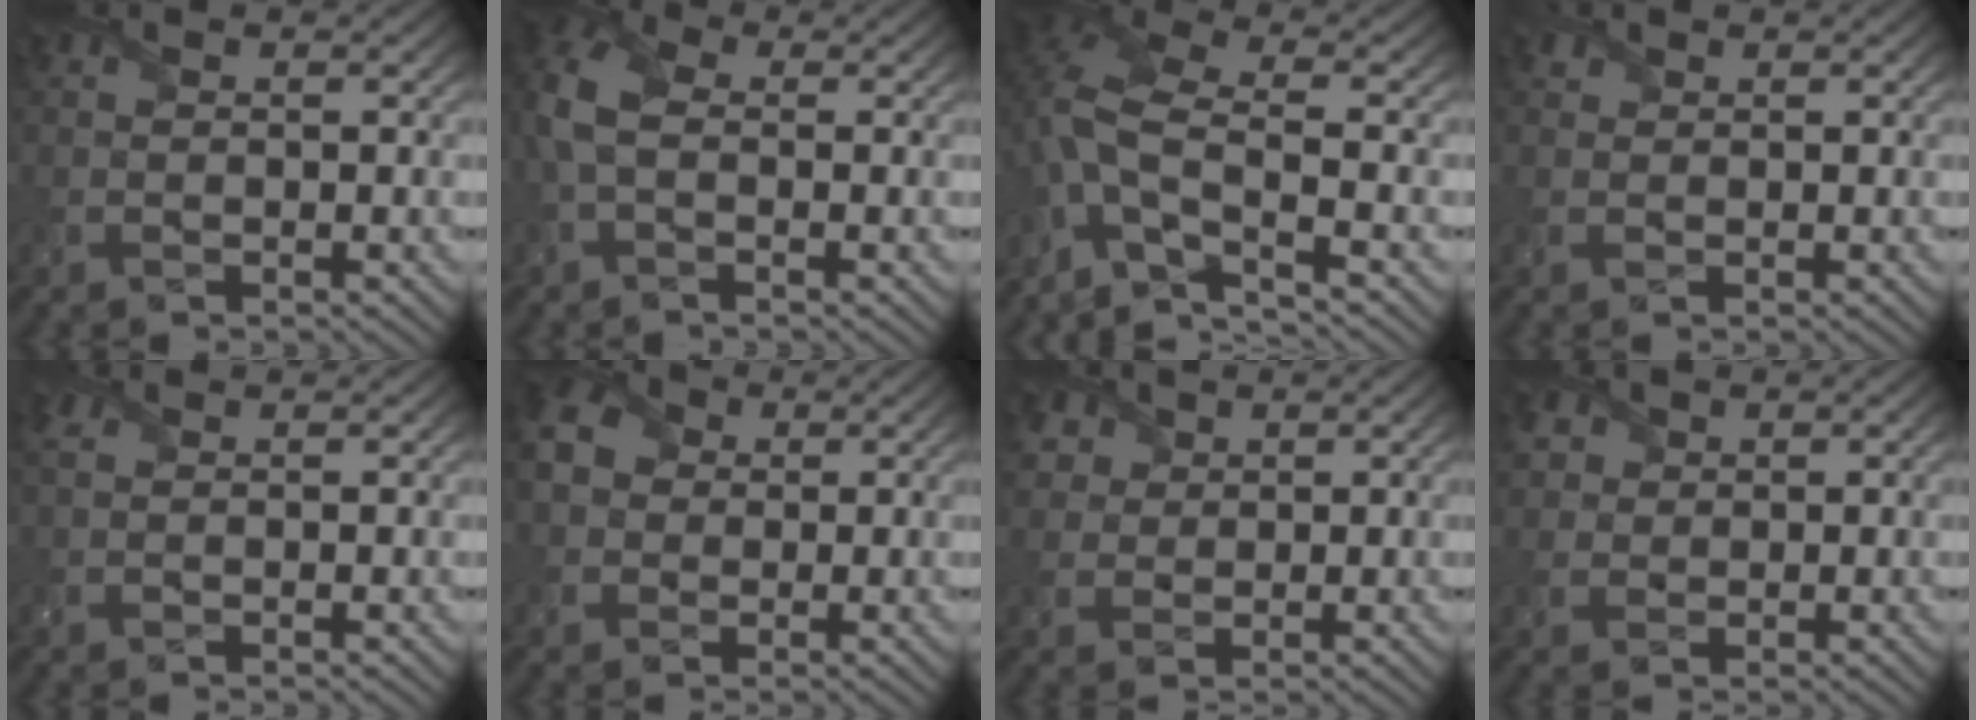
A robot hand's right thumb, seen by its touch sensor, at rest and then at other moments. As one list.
[{"total": 5.9, "force": [0.0, 3.8, 4.5], "torque": [-0.124, 0.007, -0.015]}, {"total": 8.4, "force": [-4.2, 2.8, 6.7], "torque": [-0.146, -0.003, -0.098]}, {"total": 1.1, "force": [0.9, 0.5, 0.0], "torque": [-0.001, 0.003, 0.018]}, {"total": 1.9, "force": [1.4, 0.9, 0.9], "torque": [-0.027, 0.008, 0.029]}, {"total": 6.1, "force": [0.7, 5.2, 3.0], "torque": [-0.088, 0.009, 0.005]}, {"total": 4.3, "force": [2.4, 3.3, 1.4], "torque": [-0.053, -0.005, 0.053]}, {"total": 3.7, "force": [1.7, 3.0, 1.1], "torque": [-0.046, -0.001, 0.038]}]